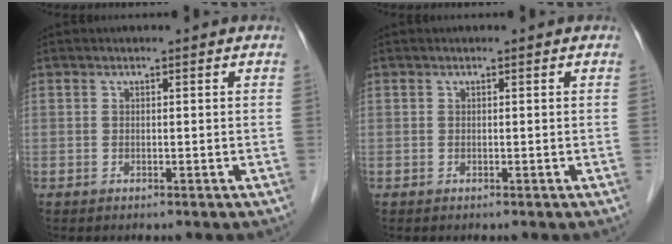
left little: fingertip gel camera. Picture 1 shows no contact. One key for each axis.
{"total": 0.0}